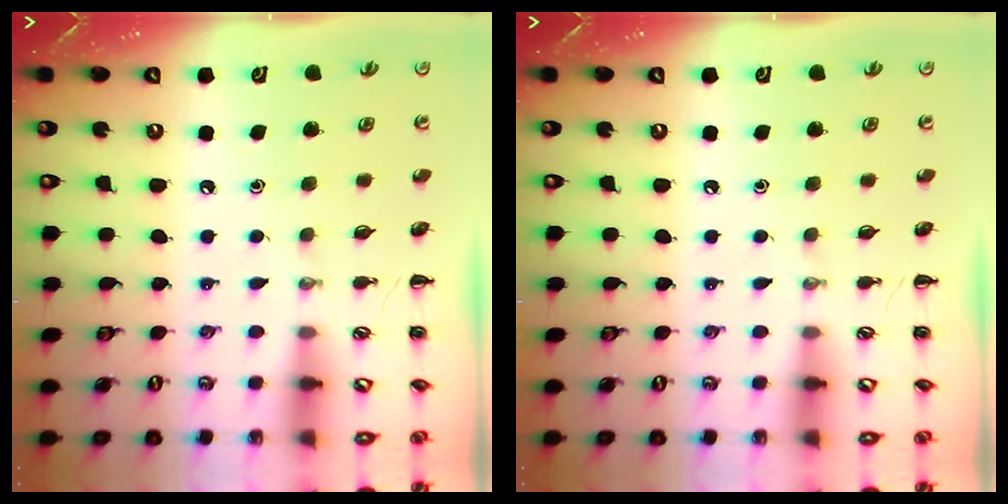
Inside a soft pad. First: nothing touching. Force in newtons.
{"total": 0.0}